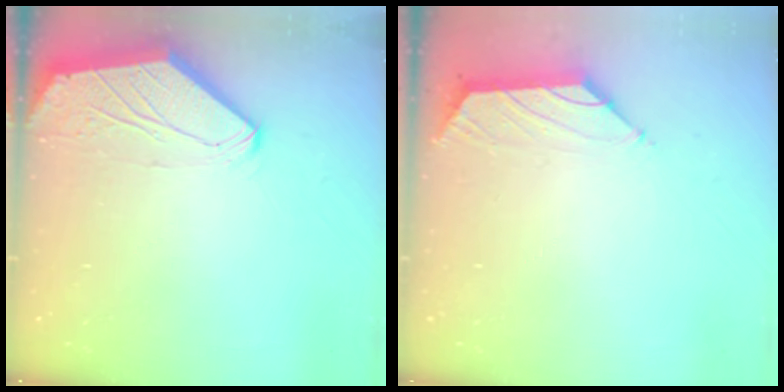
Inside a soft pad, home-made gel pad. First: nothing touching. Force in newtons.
{"total": 1.5, "press": 1.4, "slide": 0.6}